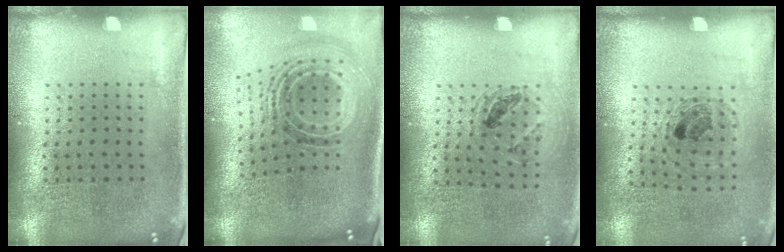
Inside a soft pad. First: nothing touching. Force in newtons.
{"total": 1.9, "press": 1.4, "slide": 1.2}
{"total": 1.0, "press": 1.0, "slide": 0.1}
{"total": 0.9, "press": 0.9, "slide": 0.2}